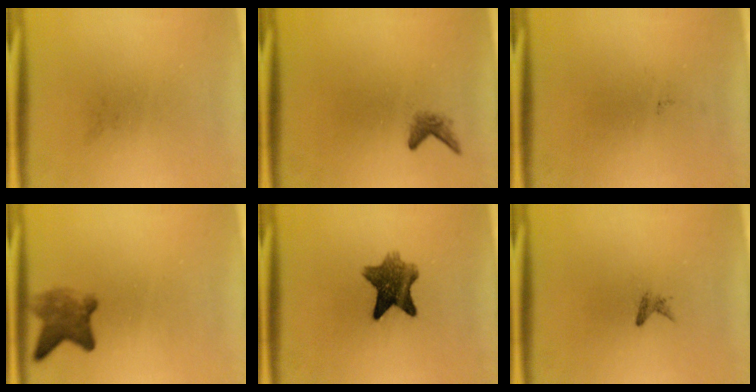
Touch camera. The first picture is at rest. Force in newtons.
{"total": 1.4}
{"total": 0.0}
{"total": 4.6}
{"total": 7.8}
{"total": 0.9}